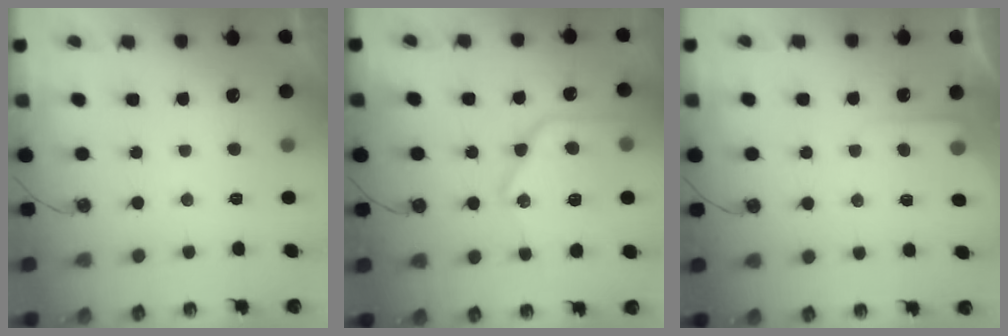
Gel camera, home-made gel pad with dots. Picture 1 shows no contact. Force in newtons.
{"total": 18.2, "press": 18.1, "slide": 1.8}
{"total": 4.2, "press": 4.2, "slide": 0.7}